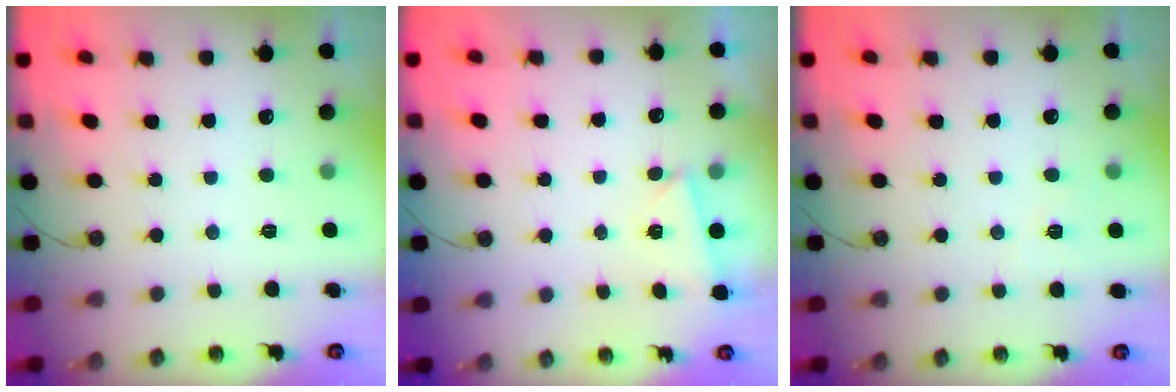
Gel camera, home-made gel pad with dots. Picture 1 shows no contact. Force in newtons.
{"total": 2.9, "press": 0.8, "slide": 2.7}
{"total": 4.4, "press": 3.8, "slide": 2.3}